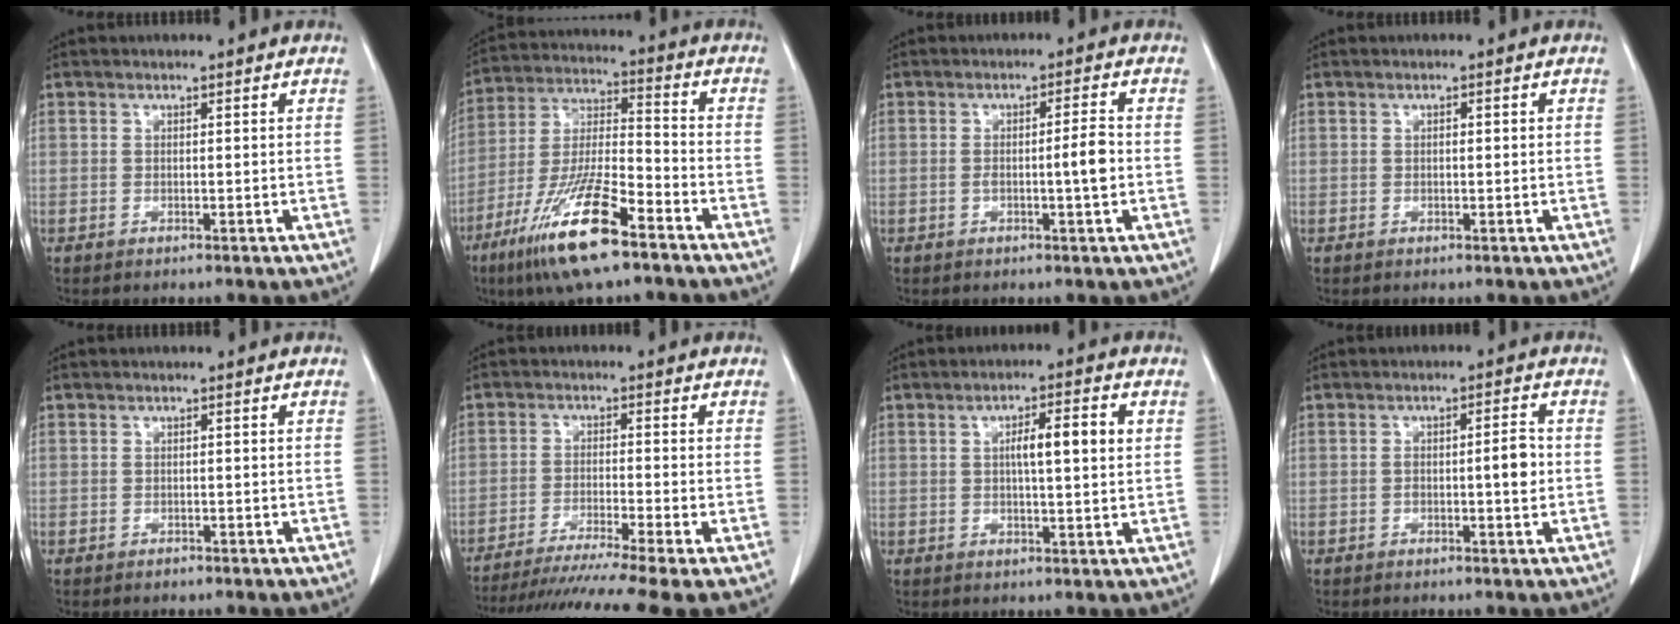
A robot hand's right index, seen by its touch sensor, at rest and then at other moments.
{"total": 15.3, "force": [-9.3, 2.1, 12.1], "torque": [-0.247, -0.029, -0.172]}
{"total": 3.7, "force": [-0.6, -0.1, 3.6], "torque": [-0.059, 0.001, -0.010]}
{"total": 0.8, "force": [0.1, 0.2, 0.8], "torque": [-0.014, 0.001, 0.002]}
{"total": 0.6, "force": [-0.4, 0.4, 0.0], "torque": [-0.002, 0.002, -0.008]}
{"total": 14.1, "force": [-11.4, -1.7, 8.1], "torque": [-0.131, -0.030, -0.182]}
{"total": 6.3, "force": [1.4, 0.8, 6.1], "torque": [-0.101, 0.009, 0.020]}
{"total": 3.6, "force": [-0.4, 0.7, 3.5], "torque": [-0.056, 0.006, -0.006]}